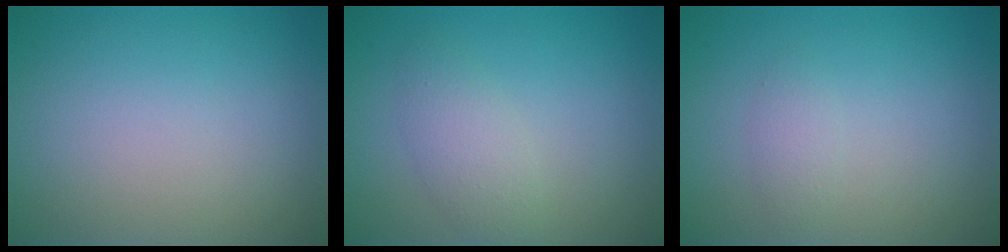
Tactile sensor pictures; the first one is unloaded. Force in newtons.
{"total": 2.3, "press": 2.3, "slide": 0.1}
{"total": 1.1, "press": 1.1, "slide": 0.1}